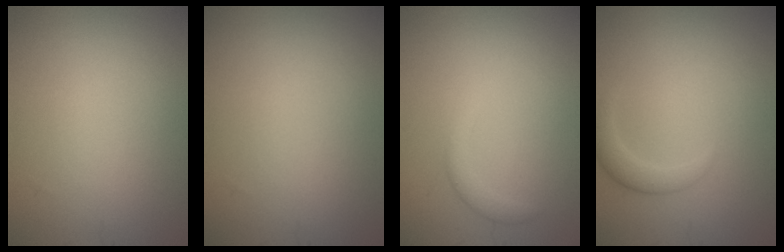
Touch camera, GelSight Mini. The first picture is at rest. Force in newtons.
{"total": 0.0}
{"total": 1.3, "press": 1.3, "slide": 0.1}
{"total": 1.5, "press": 1.5, "slide": 0.2}